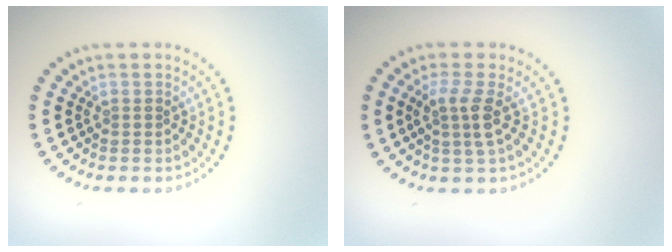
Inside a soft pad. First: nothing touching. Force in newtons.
{"total": 2.6, "press": 2.1, "slide": 1.5}